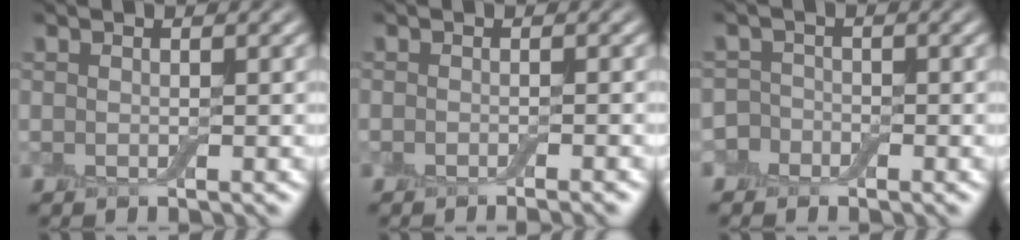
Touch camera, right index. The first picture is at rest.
{"total": 1.5, "force": [-1.2, 0.1, 1.0], "torque": [-0.011, -0.002, -0.018]}
{"total": 3.1, "force": [-1.9, 2.4, 0.5], "torque": [0.010, 0.006, -0.049]}